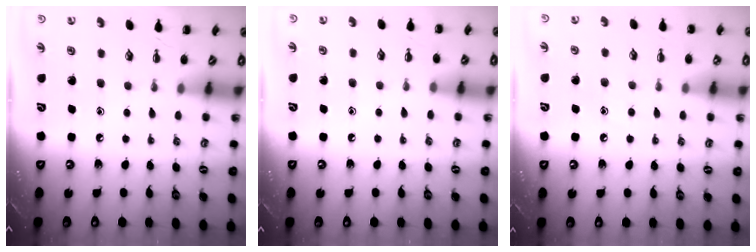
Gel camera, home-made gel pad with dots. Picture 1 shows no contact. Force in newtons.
{"total": 6.4, "press": 6.0, "slide": 2.2}
{"total": 7.1, "press": 6.9, "slide": 1.9}